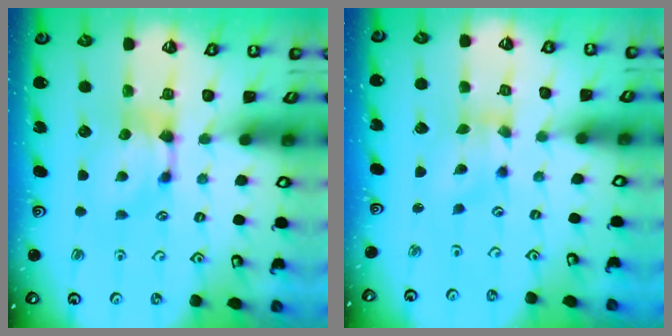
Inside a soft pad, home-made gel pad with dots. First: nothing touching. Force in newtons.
{"total": 1.3, "press": 0.3, "slide": 1.3}